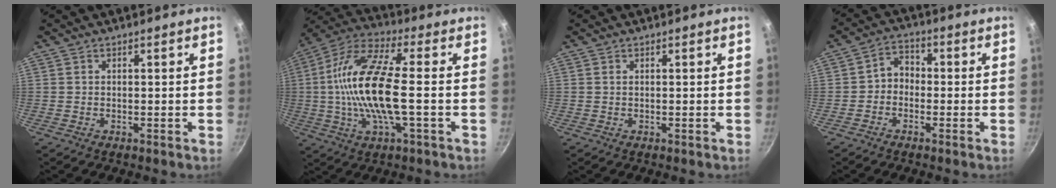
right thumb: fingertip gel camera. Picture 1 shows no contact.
{"total": 17.2, "force": [-0.9, 5.2, 16.3], "torque": [-0.323, 0.026, -0.032]}
{"total": 0.0}
{"total": 4.2, "force": [-1.1, 3.3, 2.2], "torque": [-0.019, 0.024, -0.032]}